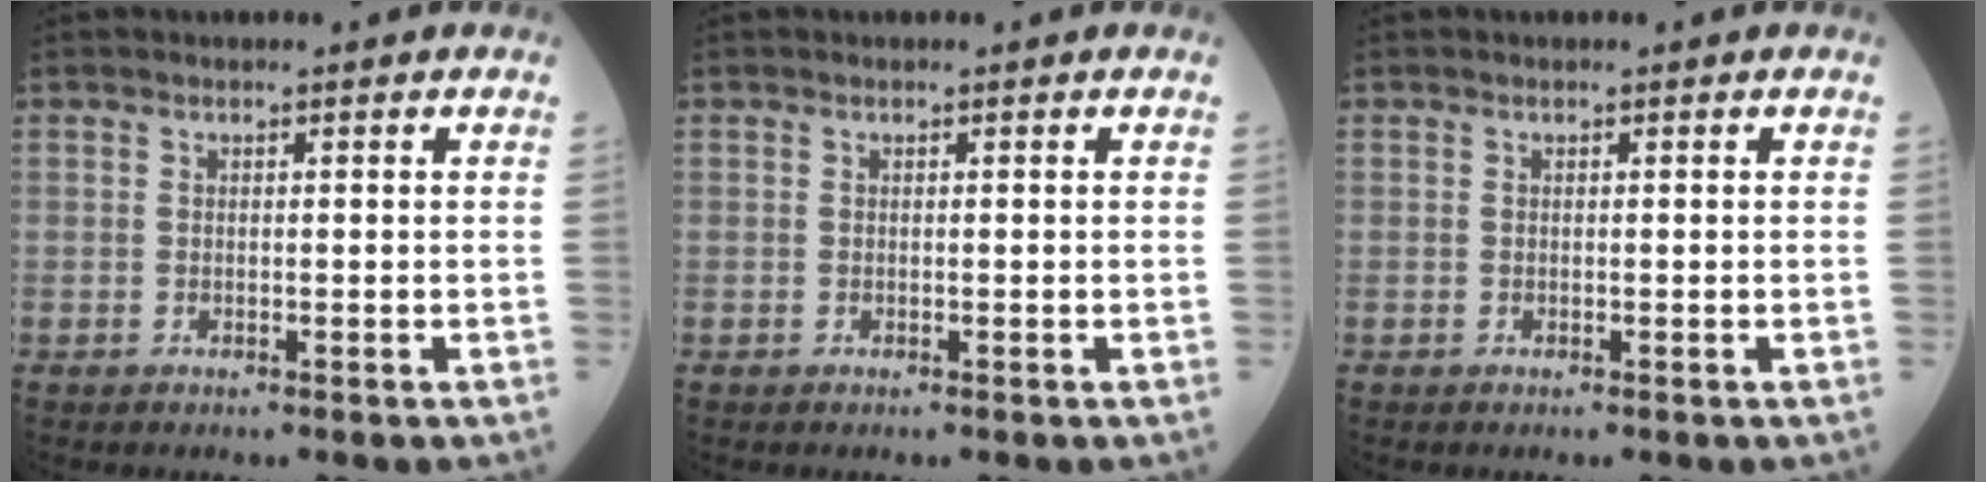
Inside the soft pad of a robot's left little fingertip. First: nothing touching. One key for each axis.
{"total": 0.0}
{"total": 0.0}